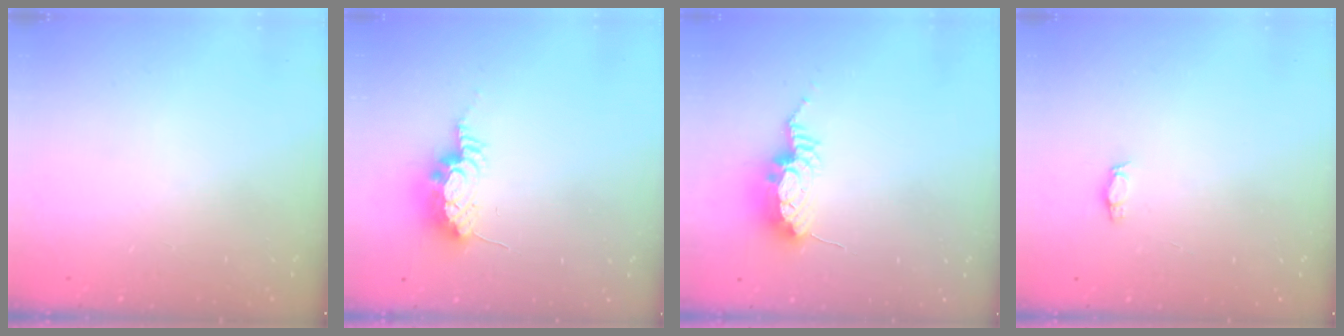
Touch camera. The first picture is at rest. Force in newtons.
{"total": 8.4, "press": 8.4, "slide": 0.4}
{"total": 9.9, "press": 9.8, "slide": 1.1}
{"total": 2.9, "press": 2.8, "slide": 0.4}